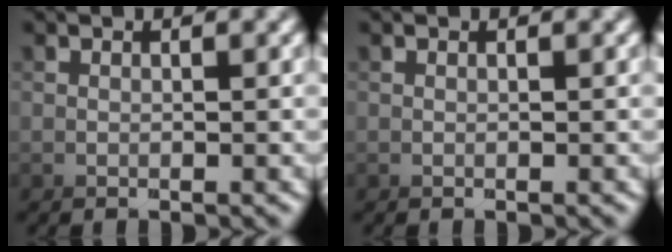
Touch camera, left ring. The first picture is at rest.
{"total": 0.0}